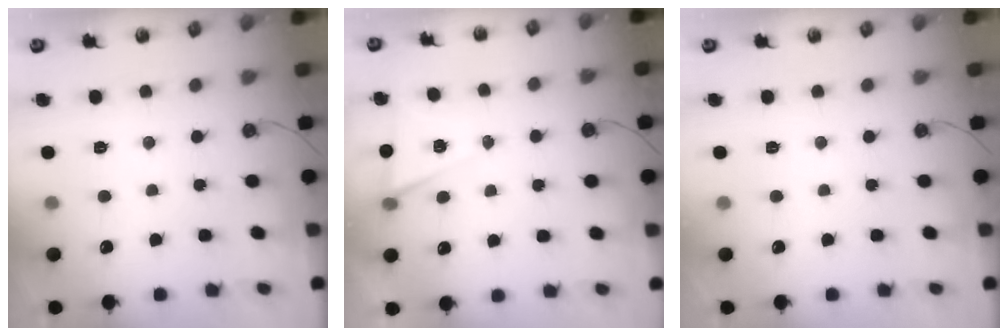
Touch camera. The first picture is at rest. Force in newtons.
{"total": 6.2, "press": 4.4, "slide": 4.4}
{"total": 0.0}